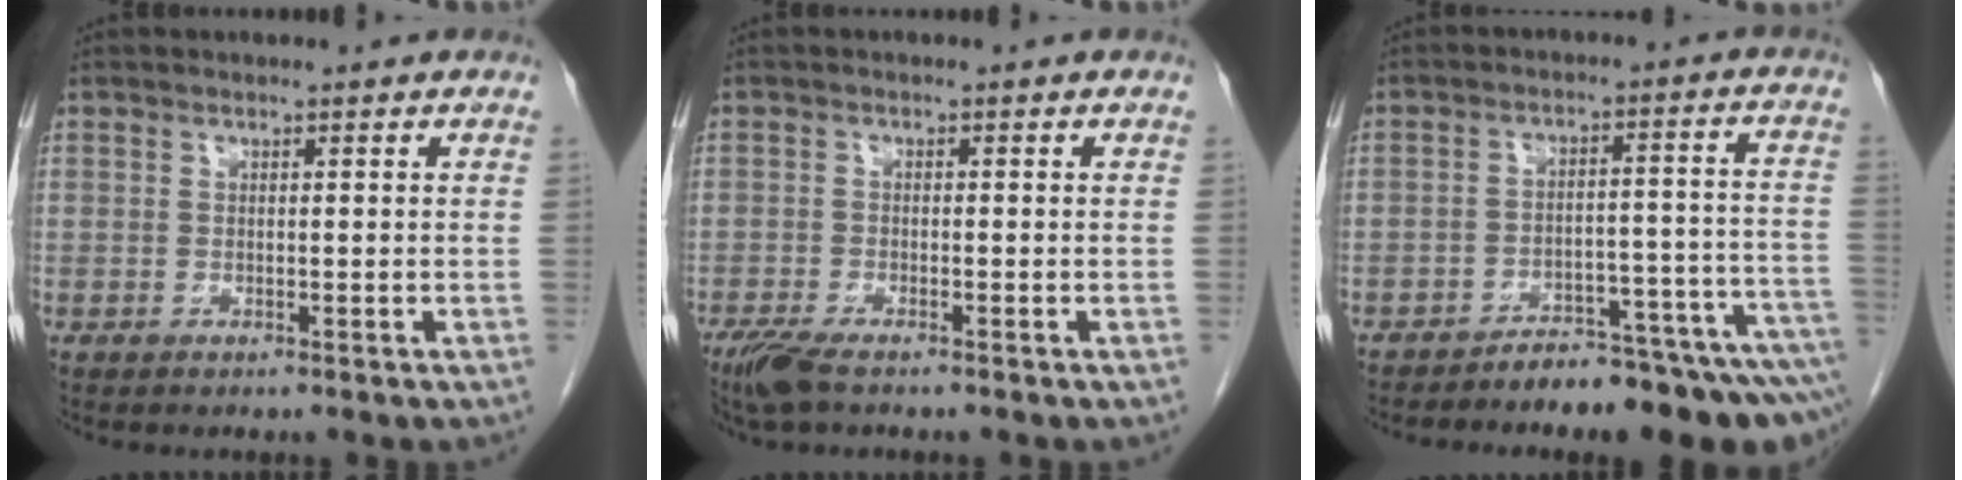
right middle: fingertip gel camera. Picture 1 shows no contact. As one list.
[{"total": 4.0, "force": [-3.0, 0.8, 2.6], "torque": [-0.056, -0.011, -0.056]}, {"total": 12.9, "force": [-11.6, 1.6, 5.4], "torque": [-0.030, 0.037, -0.154]}]